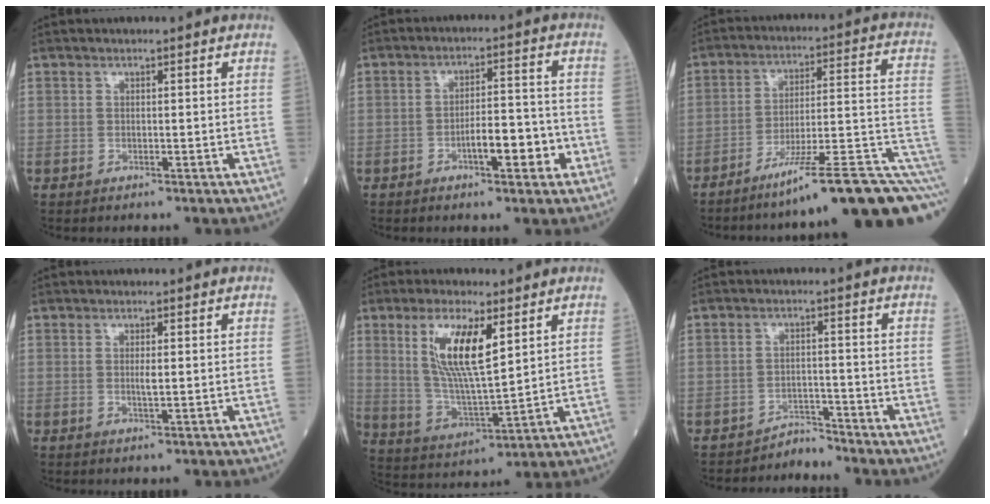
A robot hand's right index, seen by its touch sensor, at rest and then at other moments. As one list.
[{"total": 6.5, "force": [-2.6, 1.9, 5.7], "torque": [-0.094, 0.012, -0.036]}, {"total": 18.2, "force": [-10.2, 1.5, 15.0], "torque": [-0.161, 0.021, -0.153]}, {"total": 1.5, "force": [0.1, 0.2, 1.5], "torque": [-0.033, -0.001, 0.004]}, {"total": 11.8, "force": [4.6, 2.6, 10.5], "torque": [-0.218, -0.004, 0.092]}, {"total": 2.8, "force": [-2.7, 0.3, -1.0], "torque": [0.024, 0.000, -0.043]}]